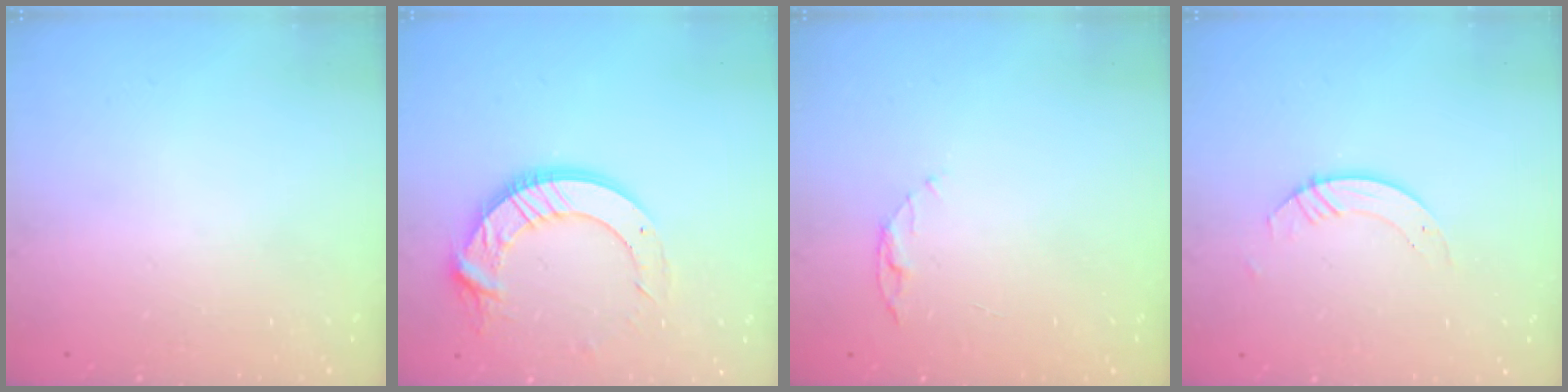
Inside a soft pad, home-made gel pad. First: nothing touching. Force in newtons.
{"total": 14.7, "press": 14.7, "slide": 1.6}
{"total": 3.9, "press": 3.9, "slide": 0.4}
{"total": 3.5, "press": 3.5, "slide": 0.4}